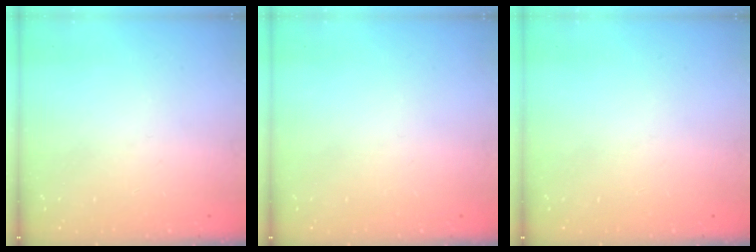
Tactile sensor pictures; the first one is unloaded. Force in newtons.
{"total": 0.0}
{"total": 0.0}